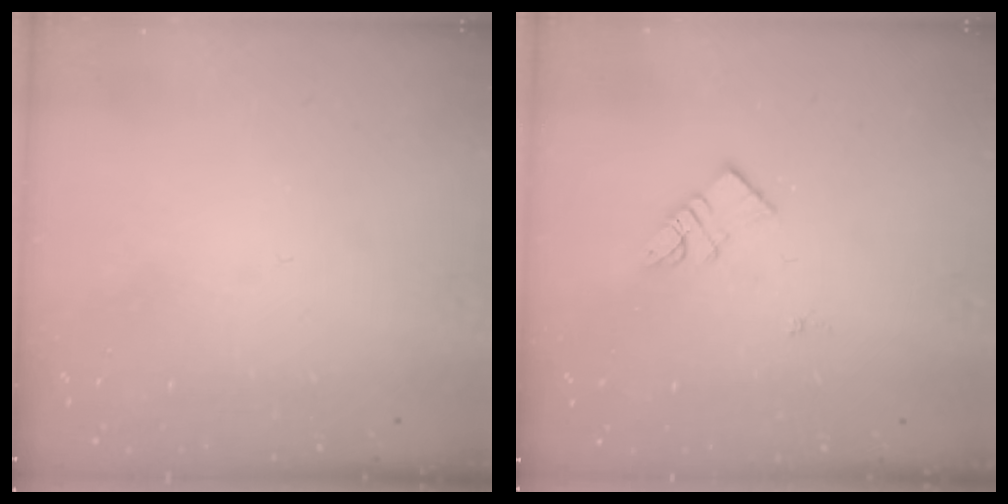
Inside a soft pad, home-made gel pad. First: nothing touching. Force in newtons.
{"total": 5.8, "press": 5.8, "slide": 0.1}